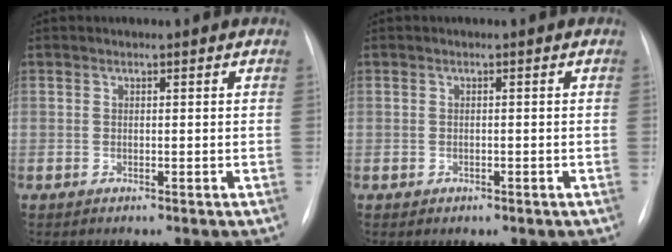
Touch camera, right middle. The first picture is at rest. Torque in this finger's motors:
{"motor_torque": [0.00, -0.06, 0.02, -0.01]}